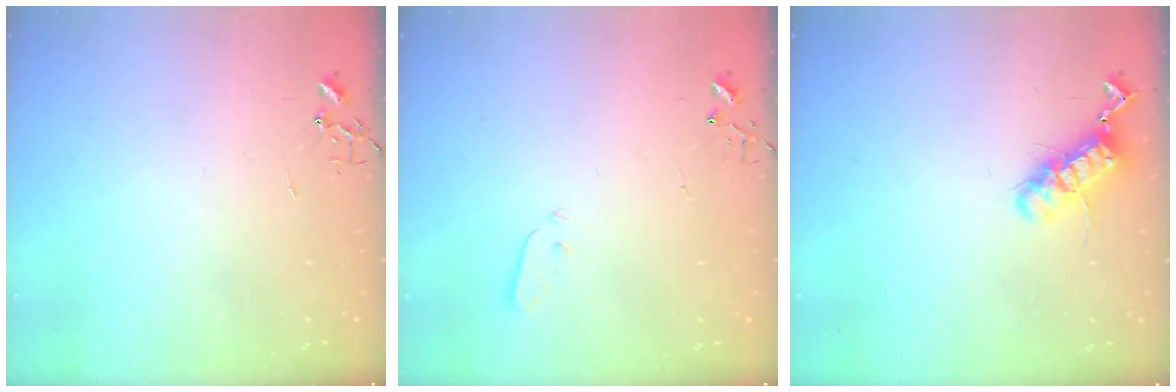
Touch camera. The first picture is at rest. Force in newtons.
{"total": 3.2, "press": 3.2, "slide": 0.1}
{"total": 12.5, "press": 12.5, "slide": 0.9}